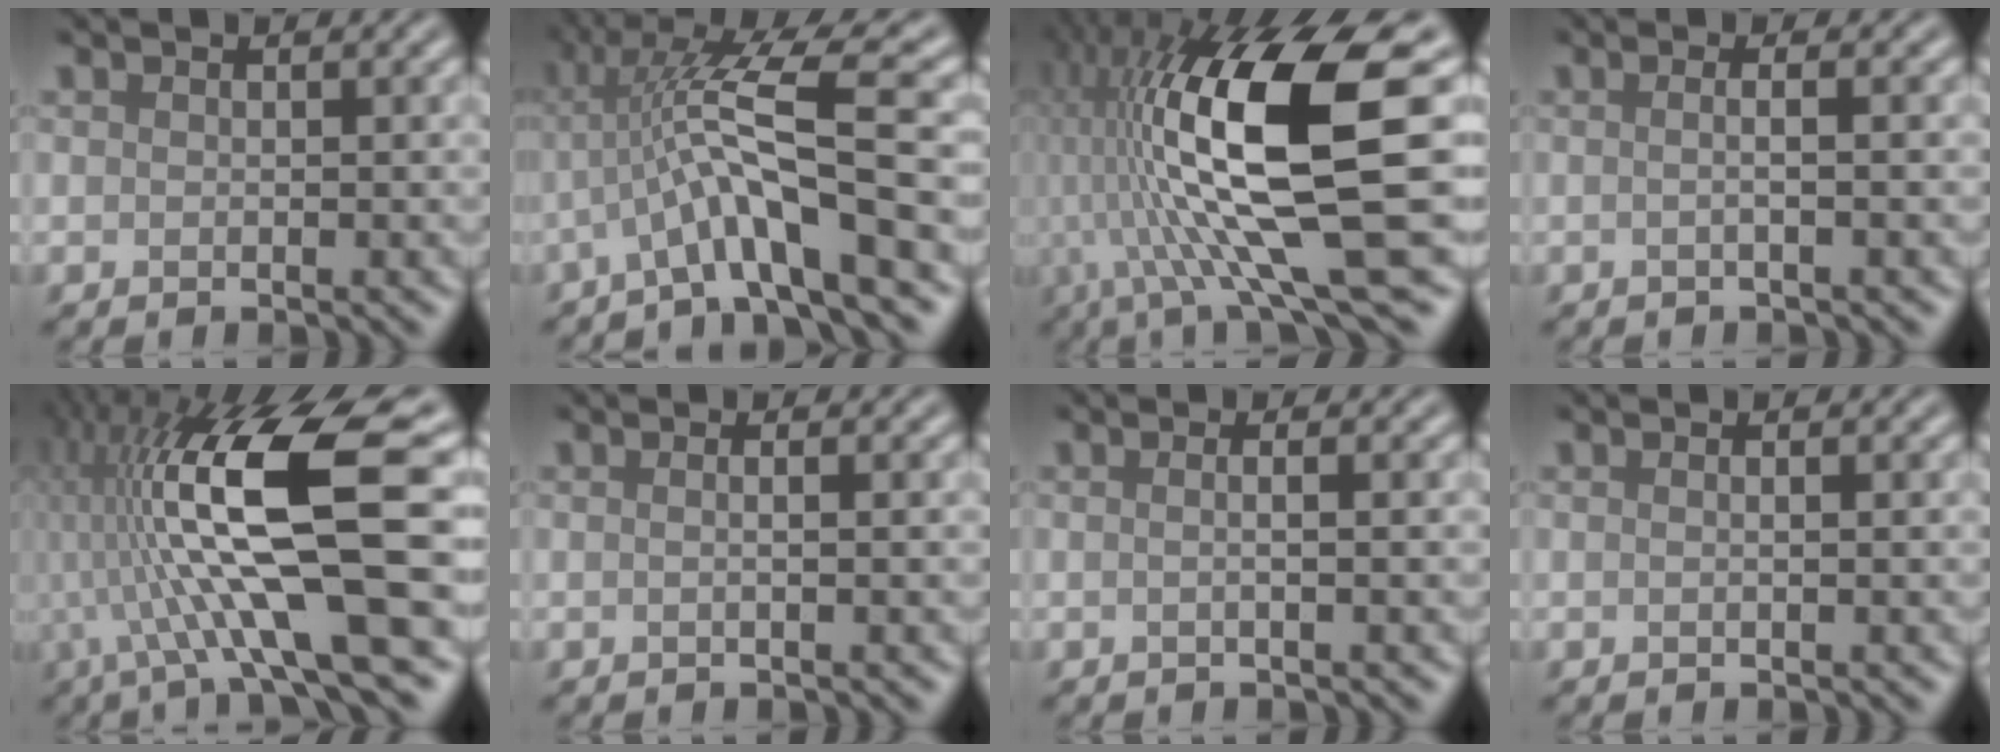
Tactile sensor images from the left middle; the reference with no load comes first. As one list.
[{"total": 8.2, "force": [-1.5, 1.3, 7.9], "torque": [-0.138, 0.022, -0.028]}, {"total": 15.7, "force": [0.7, 3.6, 15.2], "torque": [-0.285, 0.006, 0.023]}, {"total": 2.1, "force": [0.2, 0.9, 1.9], "torque": [-0.012, 0.001, -0.020]}, {"total": 14.9, "force": [0.4, 3.3, 14.5], "torque": [-0.274, 0.011, 0.017]}, {"total": 1.9, "force": [0.4, 1.0, 1.6], "torque": [-0.001, 0.006, -0.018]}, {"total": 2.2, "force": [0.4, 1.2, 1.9], "torque": [-0.004, 0.007, -0.020]}, {"total": 1.0, "force": [0.2, 0.5, 0.8], "torque": [0.003, -0.004, -0.011]}]